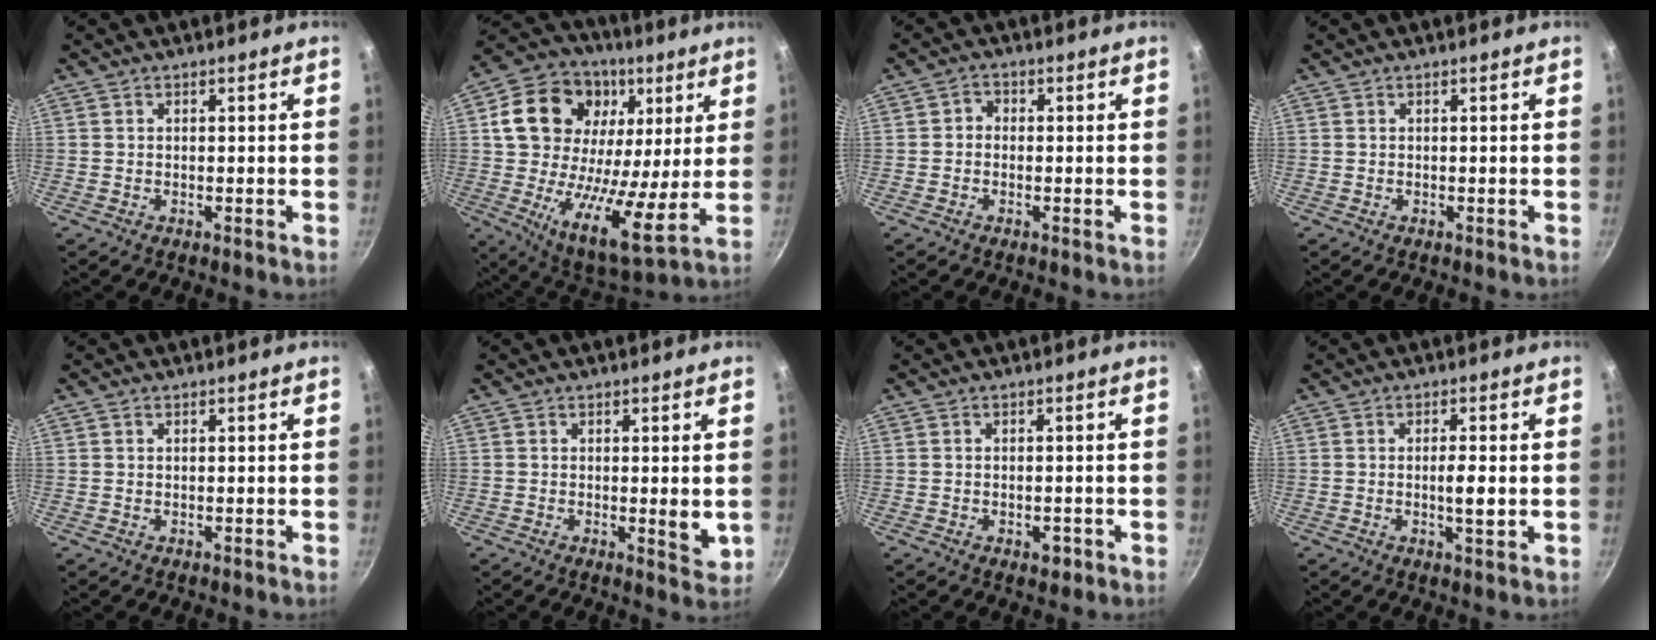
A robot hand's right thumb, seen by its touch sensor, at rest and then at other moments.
{"total": 25.0, "force": [6.8, 16.5, 17.5], "torque": [-0.271, -0.029, 0.100]}
{"total": 1.8, "force": [-0.5, 1.6, 0.8], "torque": [-0.007, 0.009, -0.015]}
{"total": 0.0}
{"total": 0.5, "force": [0.3, 0.3, 0.3], "torque": [-0.006, 0.001, 0.005]}
{"total": 3.9, "force": [0.1, 1.1, 3.7], "torque": [-0.051, -0.012, 0.002]}
{"total": 2.4, "force": [-1.0, 1.3, 1.7], "torque": [-0.022, 0.003, -0.011]}
{"total": 4.0, "force": [-0.2, 0.7, 4.0], "torque": [-0.075, -0.004, -0.007]}